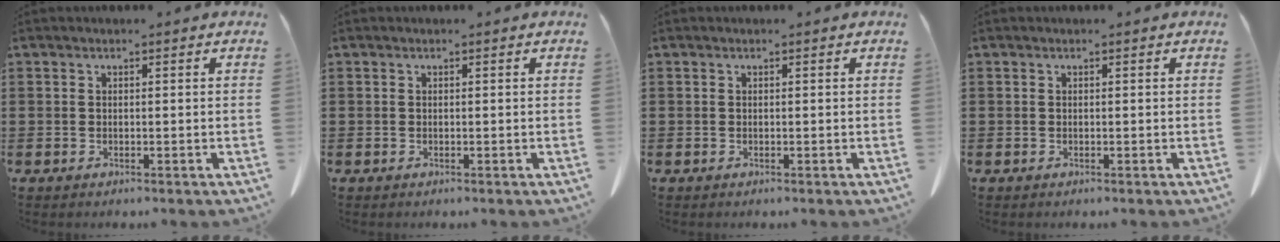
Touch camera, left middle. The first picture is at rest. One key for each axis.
{"total": 0.0}
{"total": 0.0}
{"total": 0.0}